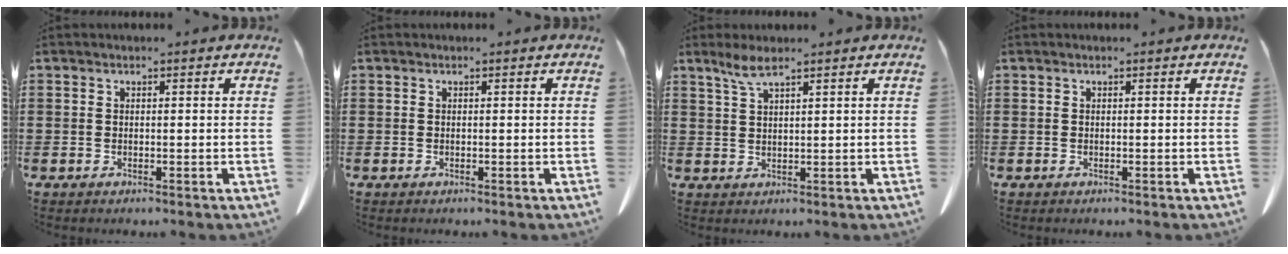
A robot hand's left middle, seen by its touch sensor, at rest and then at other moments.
{"total": 0.0}
{"total": 3.4, "force": [2.3, 0.4, 2.4], "torque": [-0.054, 0.001, 0.042]}
{"total": 0.0}